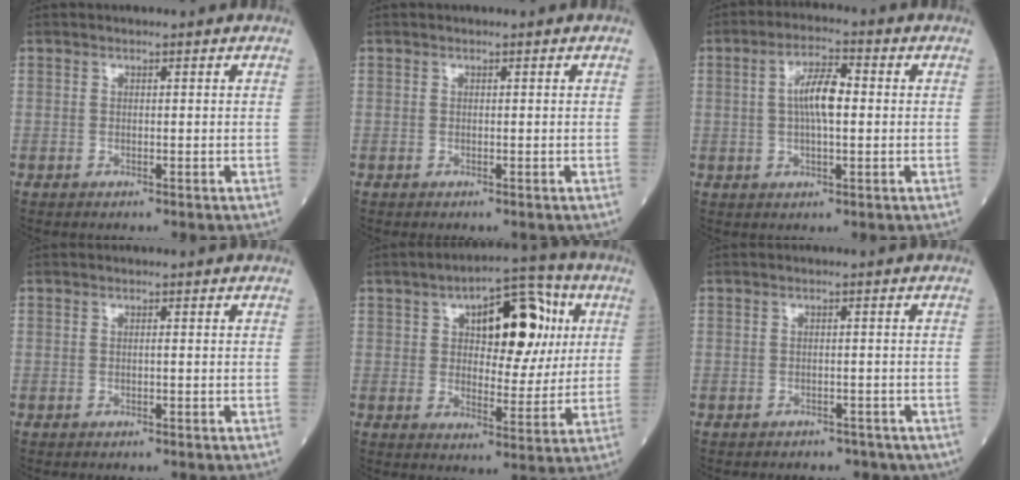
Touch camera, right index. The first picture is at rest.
{"total": 0.0}
{"total": 6.4, "force": [0.6, 1.7, 6.1], "torque": [-0.117, 0.013, 0.008]}
{"total": 0.0}
{"total": 14.2, "force": [4.3, 6.1, 12.0], "torque": [-0.160, 0.034, 0.064]}
{"total": 6.2, "force": [-4.8, 3.6, 1.3], "torque": [-0.016, 0.007, -0.046]}